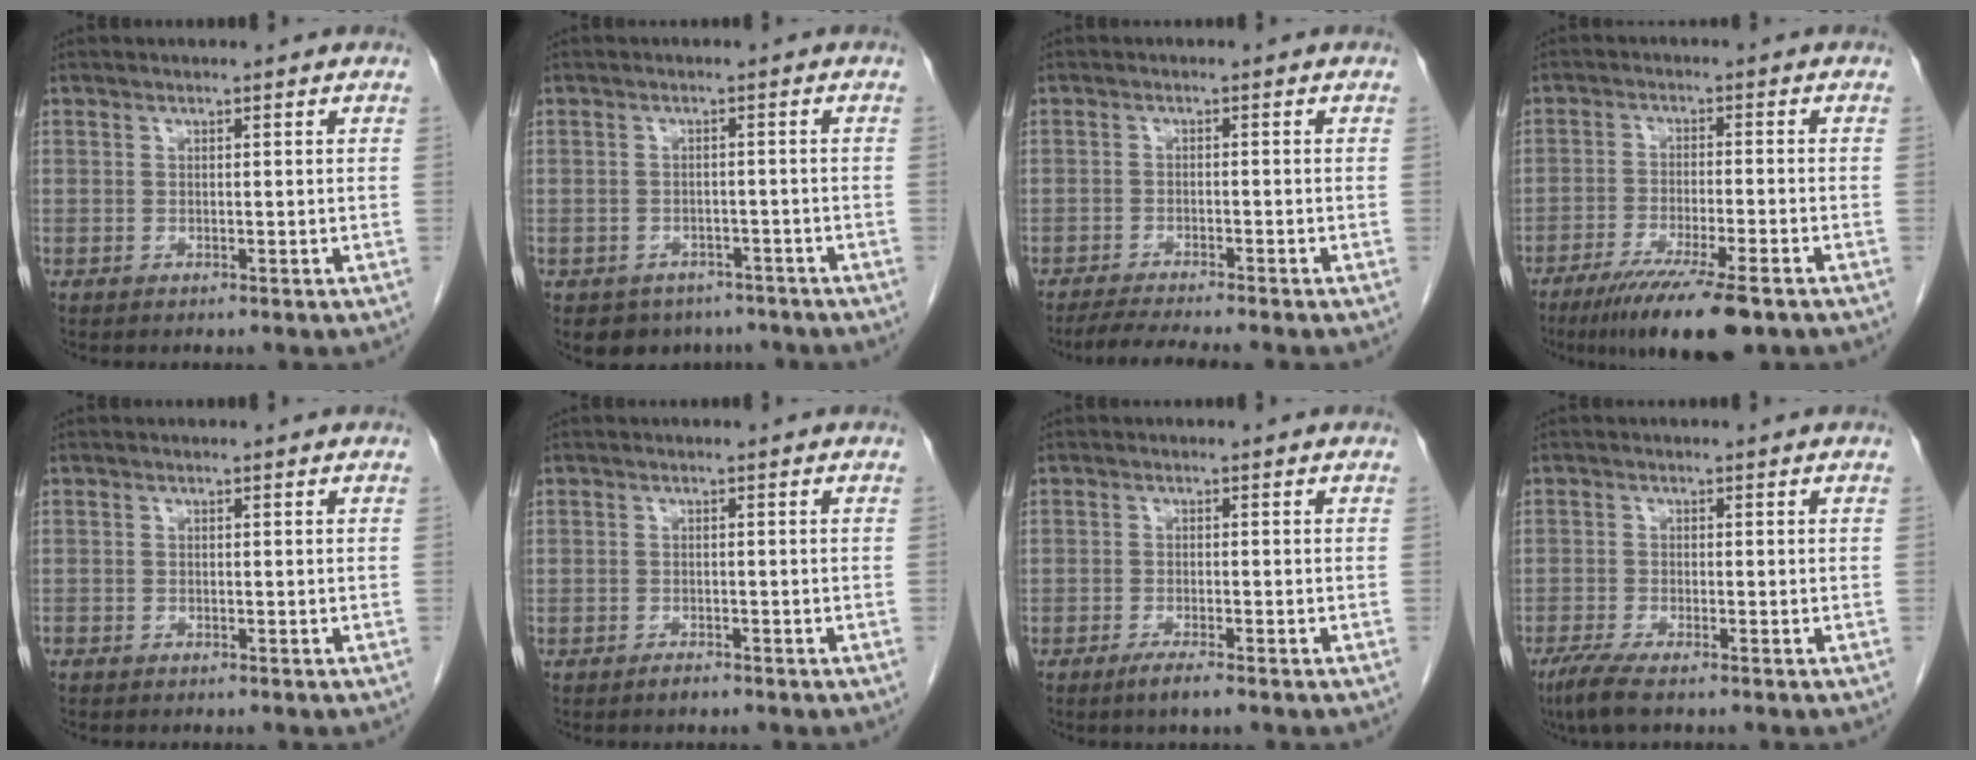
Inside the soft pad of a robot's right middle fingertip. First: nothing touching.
{"total": 5.7, "force": [-4.2, 3.8, 0.6], "torque": [0.001, 0.013, -0.052]}
{"total": 5.5, "force": [-4.9, -0.5, 2.4], "torque": [-0.036, -0.016, -0.081]}
{"total": 11.9, "force": [-8.4, 1.1, 8.4], "torque": [-0.138, -0.029, -0.132]}
{"total": 0.5, "force": [-0.5, 0.2, 0.0], "torque": [-0.009, 0.000, -0.013]}
{"total": 1.1, "force": [-0.9, 0.3, 0.4], "torque": [-0.012, -0.001, -0.013]}
{"total": 2.6, "force": [-1.8, 0.1, 1.8], "torque": [-0.040, -0.006, -0.034]}
{"total": 4.0, "force": [-2.9, 0.4, 2.8], "torque": [-0.055, -0.012, -0.055]}